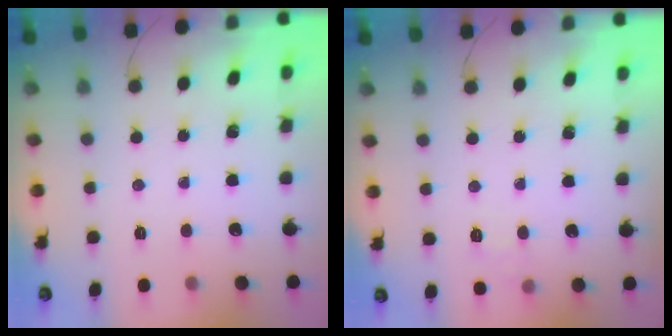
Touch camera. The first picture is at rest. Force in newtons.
{"total": 5.0, "press": 4.7, "slide": 1.4}